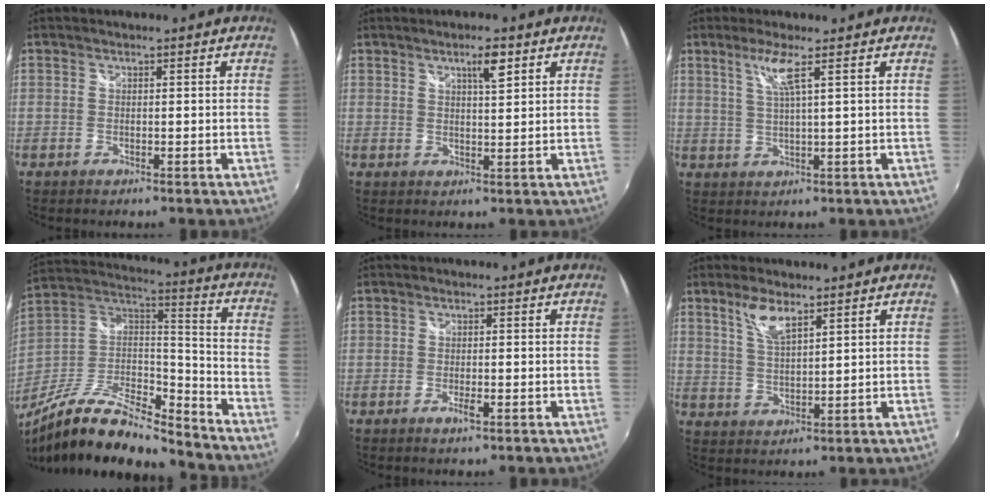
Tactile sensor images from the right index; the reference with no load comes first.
{"total": 3.9, "force": [2.2, 0.8, 3.1], "torque": [-0.048, 0.005, 0.036]}
{"total": 4.3, "force": [2.2, -0.6, 3.6], "torque": [-0.071, -0.004, 0.045]}
{"total": 22.9, "force": [-17.3, 6.7, 13.5], "torque": [-0.259, -0.017, -0.306]}
{"total": 1.9, "force": [-0.9, 0.4, 1.6], "torque": [-0.032, -0.004, -0.015]}
{"total": 5.5, "force": [3.6, 1.5, 3.9], "torque": [-0.077, -0.001, 0.073]}